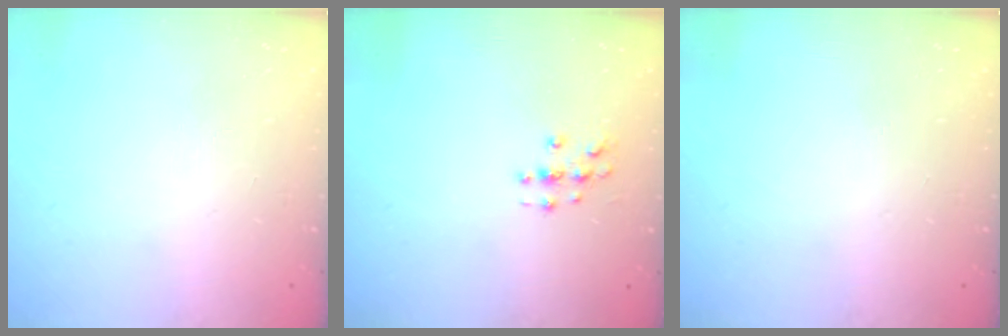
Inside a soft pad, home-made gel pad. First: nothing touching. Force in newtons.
{"total": 2.8, "press": 2.8, "slide": 0.3}
{"total": 0.0}